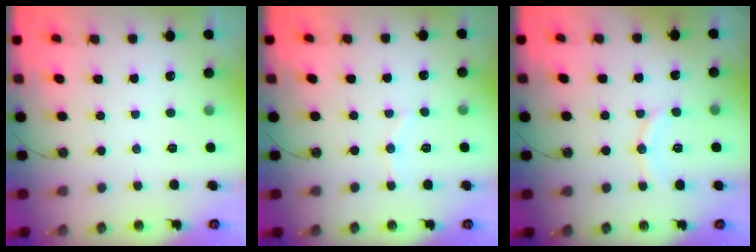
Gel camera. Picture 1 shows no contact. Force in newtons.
{"total": 6.8, "press": 6.8, "slide": 0.5}
{"total": 7.6, "press": 7.5, "slide": 0.8}